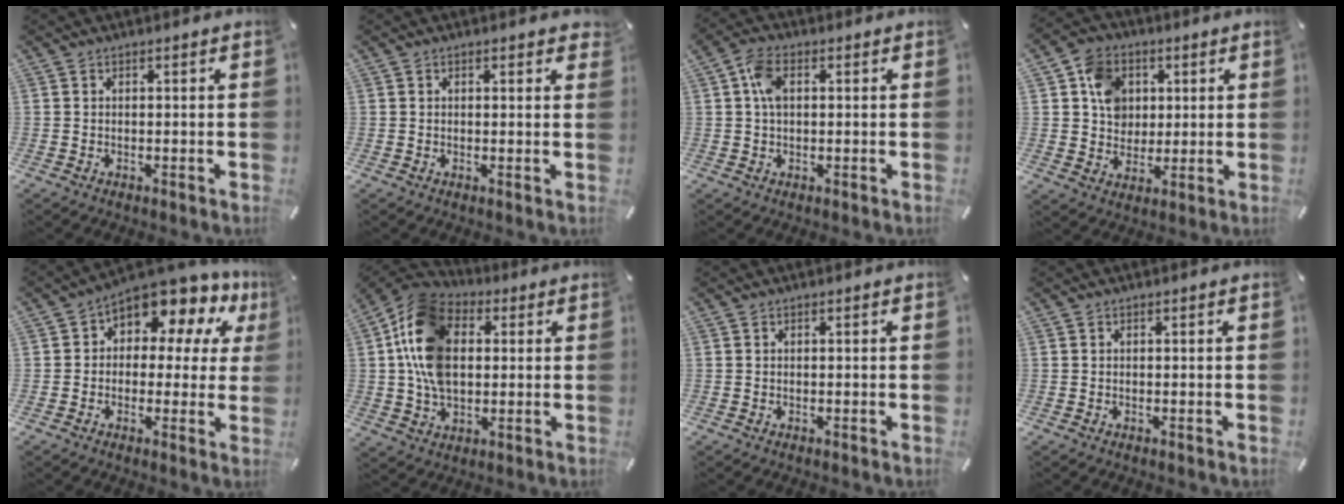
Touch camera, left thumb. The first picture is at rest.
{"total": 0.9, "force": [0.5, 0.5, 0.6], "torque": [-0.004, -0.001, 0.006]}
{"total": 5.4, "force": [1.0, 3.2, 4.3], "torque": [-0.103, 0.005, 0.014]}
{"total": 9.5, "force": [2.2, 8.4, 3.8], "torque": [-0.063, 0.010, 0.043]}
{"total": 9.0, "force": [5.9, 5.1, 4.6], "torque": [-0.077, -0.062, 0.107]}
{"total": 16.1, "force": [1.8, 11.6, 11.0], "torque": [-0.247, 0.013, 0.032]}
{"total": 0.0}
{"total": 0.0}